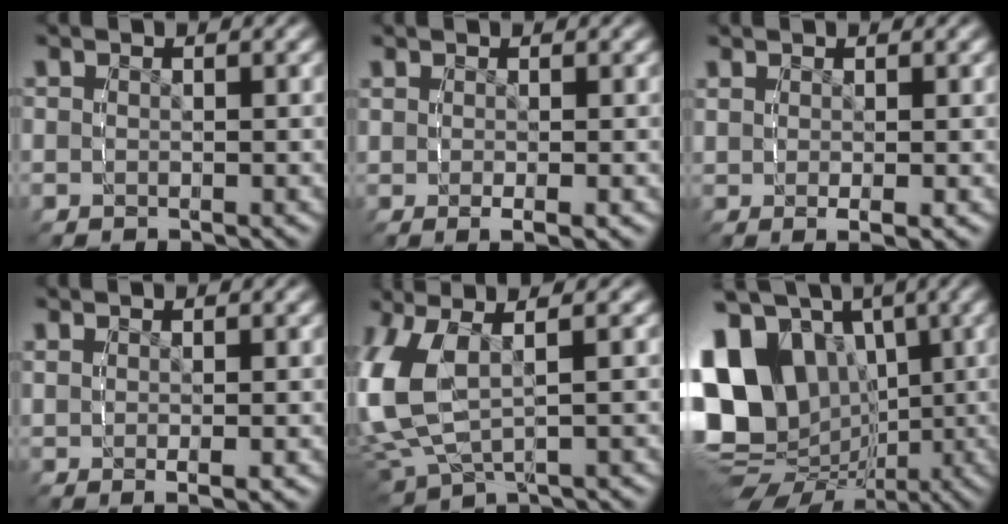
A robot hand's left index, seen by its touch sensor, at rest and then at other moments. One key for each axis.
{"total": 1.2, "fx": 0.0, "fy": -0.3, "fz": 1.1, "tx": -0.024, "ty": -0.002, "tz": 0.003}
{"total": 1.2, "fx": 0.4, "fy": -0.3, "fz": 1.0, "tx": -0.023, "ty": -0.002, "tz": 0.009}
{"total": 1.2, "fx": 0.7, "fy": -0.2, "fz": 0.9, "tx": -0.022, "ty": -0.002, "tz": 0.015}
{"total": 10.3, "fx": 0.3, "fy": 8.0, "fz": 6.5, "tx": -0.178, "ty": -0.015, "tz": 0.004}
{"total": 18.9, "fx": -1.0, "fy": 15.5, "fz": 10.7, "tx": -0.237, "ty": -0.052, "tz": -0.013}